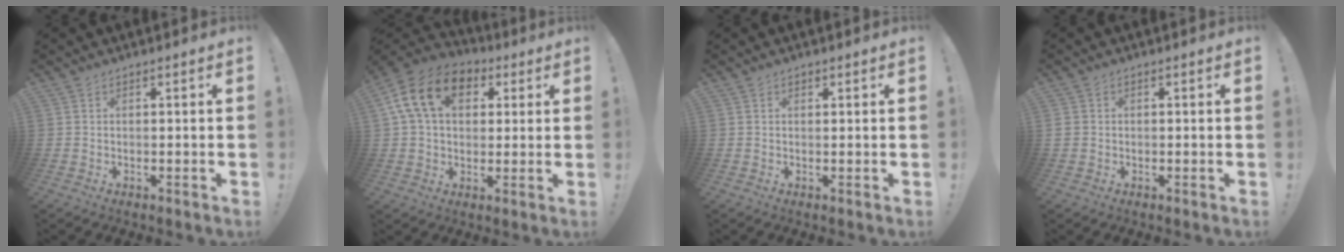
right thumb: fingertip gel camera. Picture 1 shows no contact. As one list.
[{"total": 16.2, "force": [5.2, 11.2, 10.4], "torque": [-0.191, 0.004, 0.097]}, {"total": 0.6, "force": [0.4, 0.4, 0.3], "torque": [0.010, -0.006, 0.005]}, {"total": 1.2, "force": [-0.2, 1.0, 0.5], "torque": [-0.008, 0.003, -0.004]}]